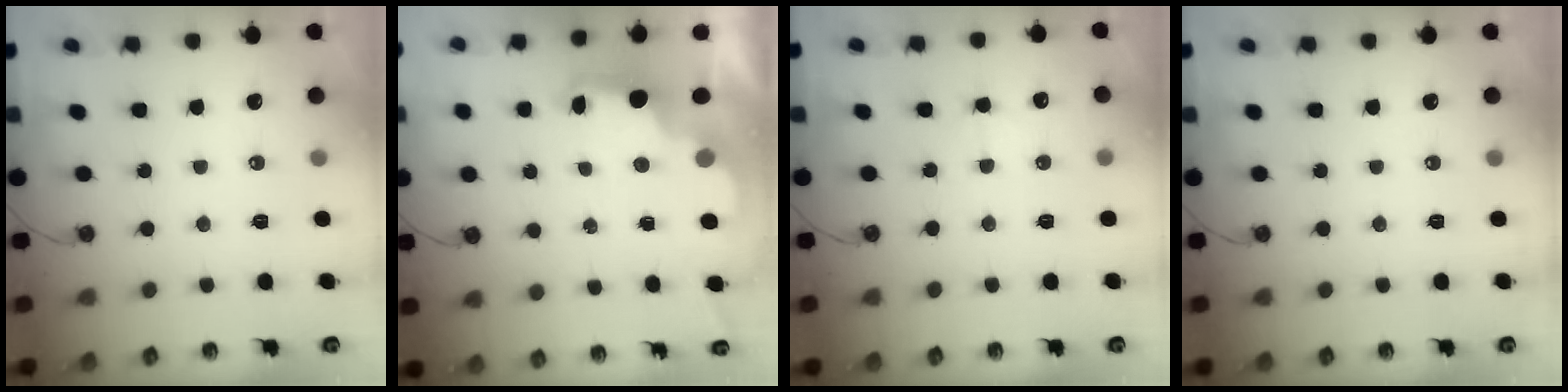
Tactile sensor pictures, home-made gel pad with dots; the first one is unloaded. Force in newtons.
{"total": 2.7, "press": 2.7, "slide": 0.6}
{"total": 3.2, "press": 3.0, "slide": 0.8}
{"total": 0.0}